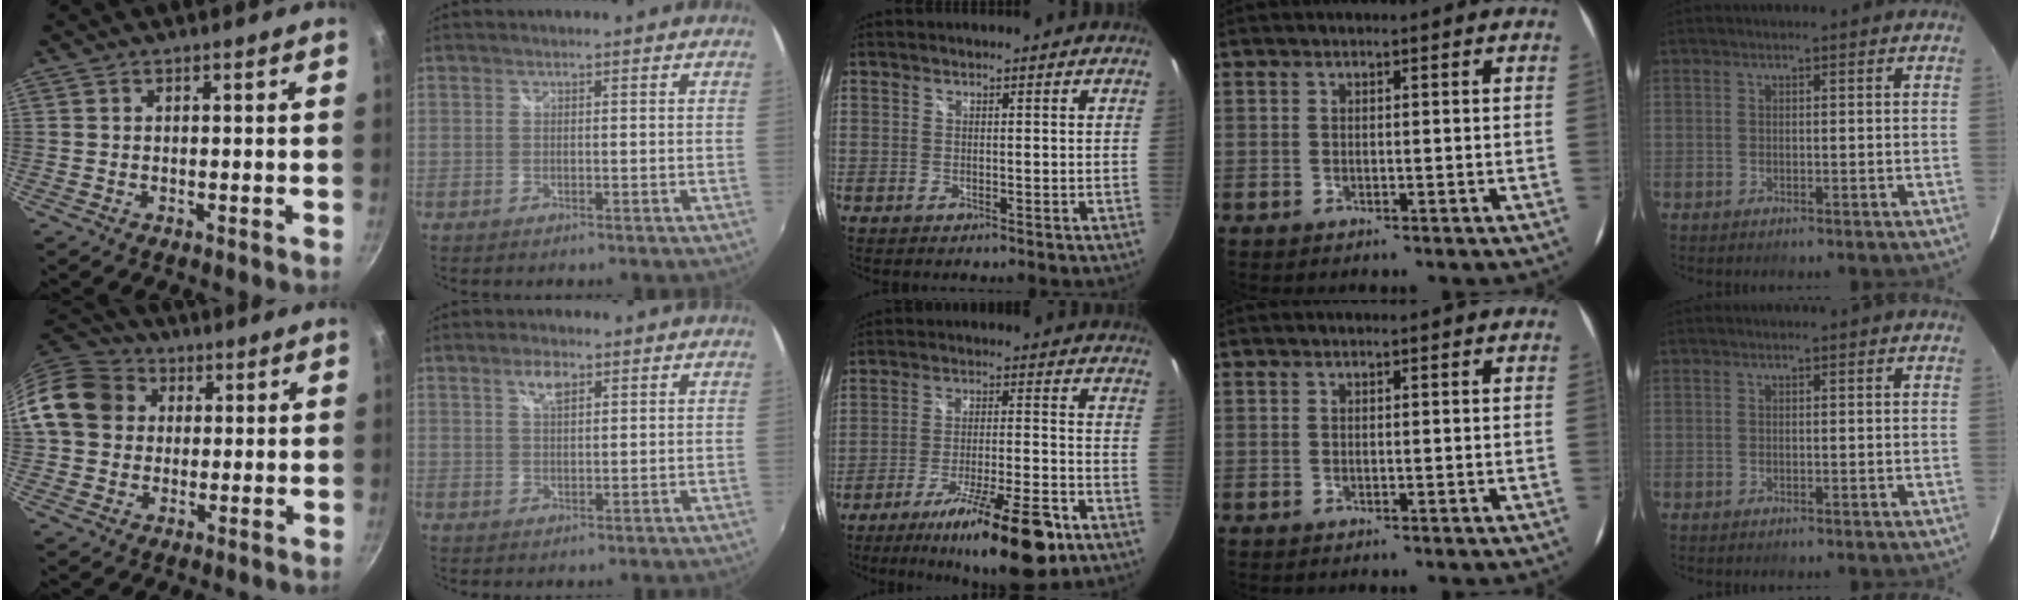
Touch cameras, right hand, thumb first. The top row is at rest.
{"thumb": {"total": 14.3, "force": [2.8, 12.1, 7.0], "torque": [-0.114, 0.026, 0.037]}, "index": {"total": 3.5, "force": [1.9, 1.4, 2.5], "torque": [-0.043, 0.006, 0.035]}, "middle": {"total": 16.8, "force": [-10.8, 3.0, 12.4], "torque": [-0.211, -0.022, -0.169]}}